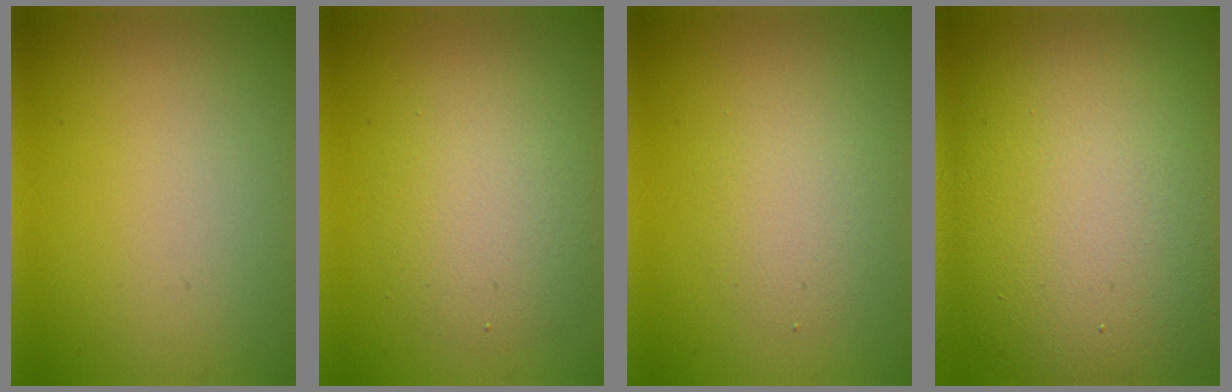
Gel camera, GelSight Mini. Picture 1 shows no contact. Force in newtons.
{"total": 4.0, "press": 4.0, "slide": 0.3}
{"total": 2.4, "press": 2.4, "slide": 0.3}
{"total": 17.4, "press": 17.4, "slide": 0.9}